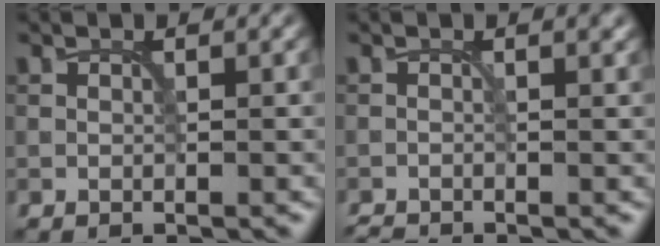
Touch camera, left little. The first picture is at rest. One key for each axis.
{"total": 1.0, "fx": -0.8, "fy": 0.2, "fz": 0.6, "tx": -0.010, "ty": -0.005, "tz": -0.019}